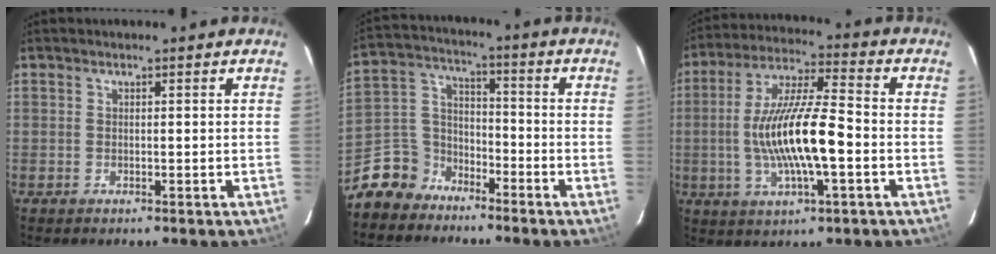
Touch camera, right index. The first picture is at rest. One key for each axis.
{"total": 8.8, "fx": -6.5, "fy": 5.9, "fz": 0.9, "tx": -0.039, "ty": 0.048, "tz": -0.133}
{"total": 15.5, "fx": -2.7, "fy": 3.0, "fz": 15.0, "tx": -0.290, "ty": 0.001, "tz": -0.050}